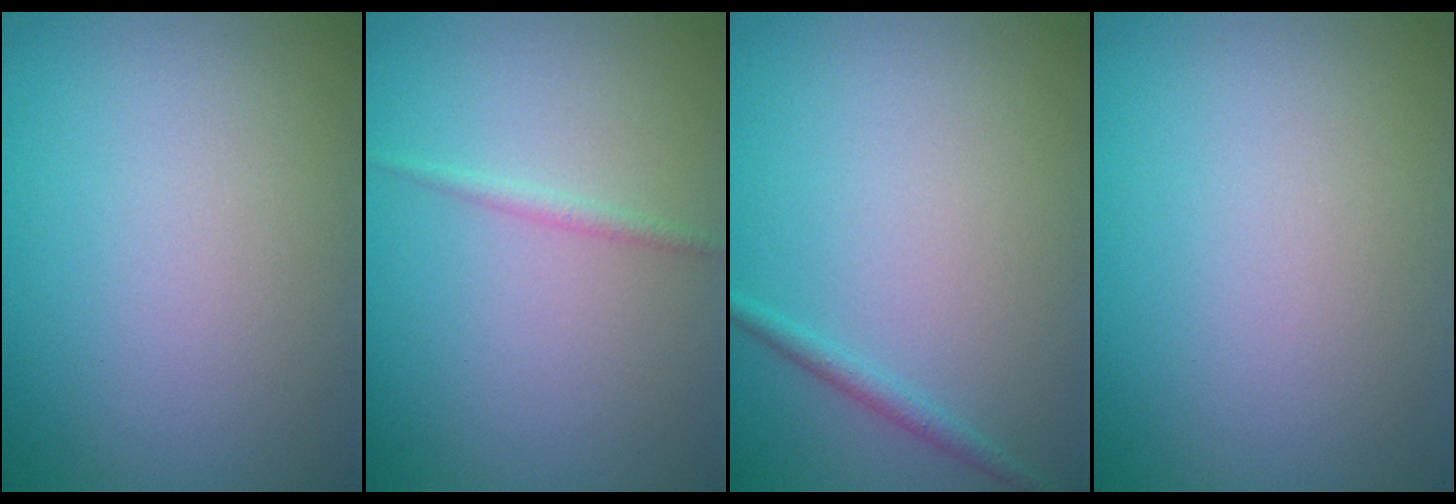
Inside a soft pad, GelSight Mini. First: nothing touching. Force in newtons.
{"total": 0.9, "press": 0.9, "slide": 0.0}
{"total": 1.2, "press": 1.2, "slide": 0.0}
{"total": 0.0}